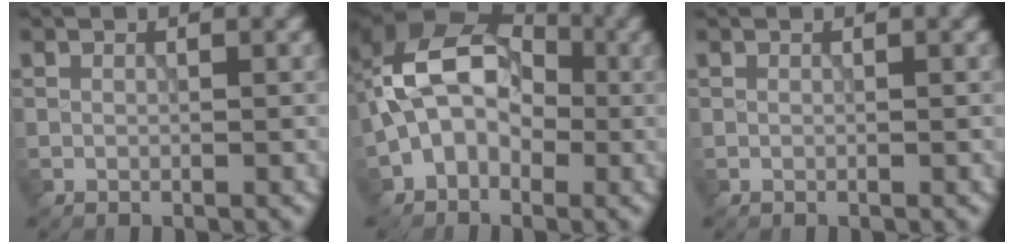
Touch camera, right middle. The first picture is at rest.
{"total": 10.7, "force": [0.0, 7.5, 7.7], "torque": [-0.107, 0.038, -0.029]}
{"total": 0.0}